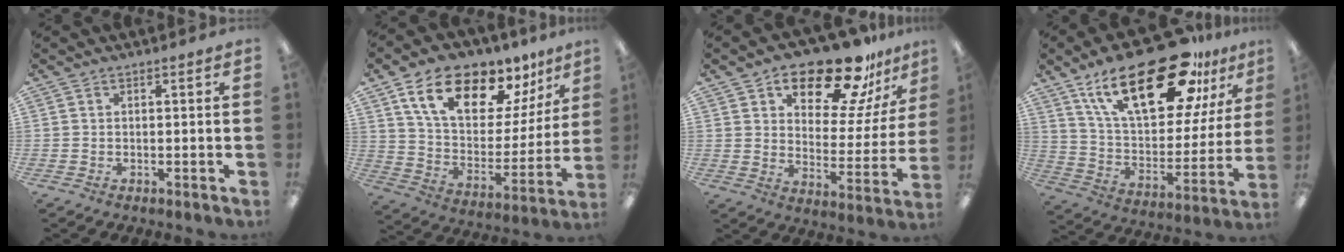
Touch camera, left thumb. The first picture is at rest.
{"total": 18.5, "force": [12.4, 9.1, 10.2], "torque": [-0.182, -0.071, 0.217]}
{"total": 19.2, "force": [15.2, 7.3, 9.1], "torque": [-0.144, -0.107, 0.259]}
{"total": 29.4, "force": [18.1, 12.1, 19.8], "torque": [-0.329, -0.099, 0.306]}